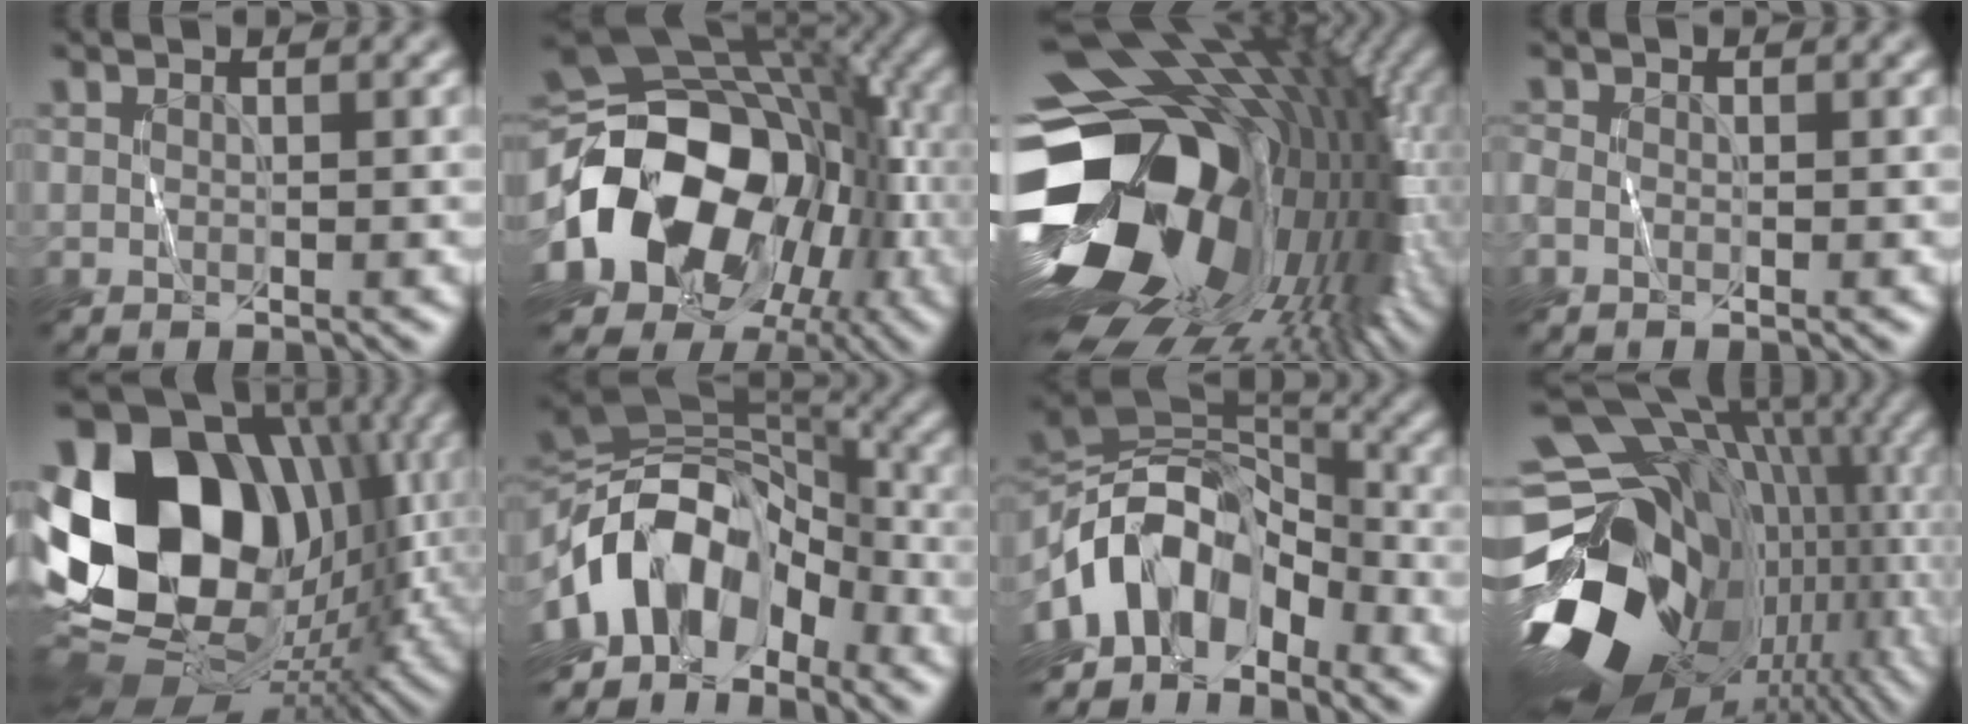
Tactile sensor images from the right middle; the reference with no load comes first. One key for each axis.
{"total": 18.0, "fx": -4.6, "fy": 13.0, "fz": 11.6, "tx": -0.207, "ty": -0.018, "tz": -0.074}
{"total": 19.9, "fx": -1.8, "fy": 14.4, "fz": 13.6, "tx": -0.255, "ty": -0.028, "tz": -0.009}
{"total": 1.0, "fx": -0.6, "fy": 0.6, "fz": 0.5, "tx": -0.014, "ty": 0.000, "tz": -0.016}
{"total": 19.7, "fx": 1.9, "fy": 14.9, "fz": 12.8, "tx": -0.227, "ty": 0.004, "tz": 0.054}
{"total": 11.9, "fx": -5.0, "fy": 7.4, "fz": 7.8, "tx": -0.130, "ty": 0.024, "tz": -0.109}
{"total": 10.7, "fx": -5.2, "fy": 6.2, "fz": 6.9, "tx": -0.110, "ty": 0.017, "tz": -0.112}
{"total": 20.4, "fx": -4.0, "fy": 15.1, "fz": 13.1, "tx": -0.217, "ty": -0.021, "tz": -0.041}